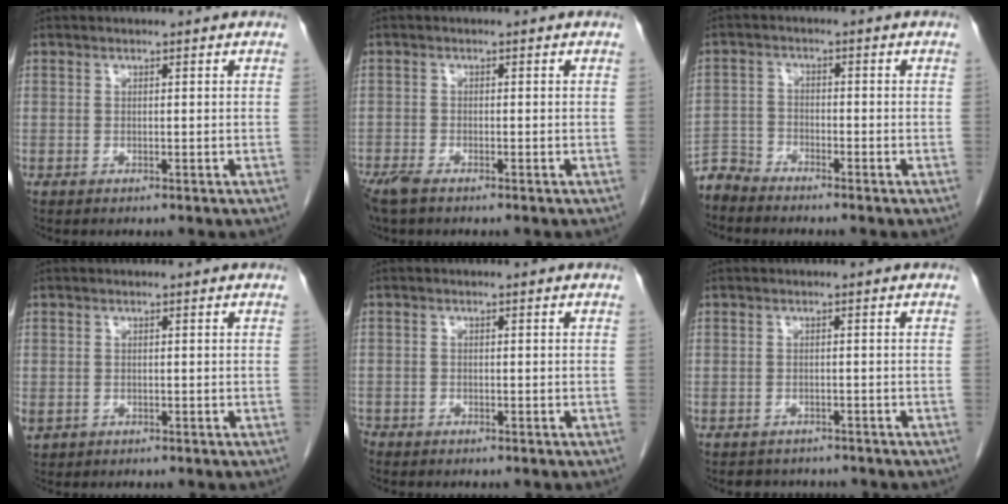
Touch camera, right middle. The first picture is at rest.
{"total": 3.7, "force": [-2.8, 1.0, 2.1], "torque": [-0.048, -0.011, -0.050]}
{"total": 3.7, "force": [-3.7, 0.4, -0.3], "torque": [0.013, -0.012, -0.073]}
{"total": 1.7, "force": [-0.6, 1.4, 0.7], "torque": [-0.019, 0.000, -0.001]}
{"total": 2.3, "force": [-1.9, 1.1, 0.5], "torque": [-0.013, -0.001, -0.031]}
{"total": 3.8, "force": [-3.4, 1.6, 0.2], "torque": [-0.005, 0.000, -0.045]}